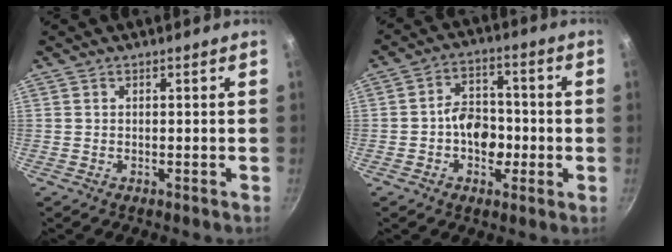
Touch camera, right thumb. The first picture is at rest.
{"total": 8.6, "force": [-1.6, 6.2, 5.8], "torque": [-0.054, 0.018, -0.034]}